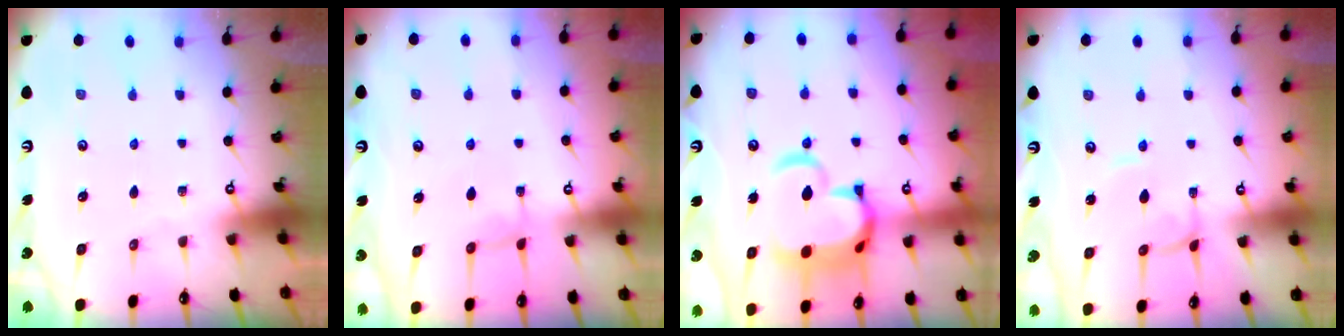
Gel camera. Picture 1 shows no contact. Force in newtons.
{"total": 1.6, "press": 1.6, "slide": 0.3}
{"total": 12.2, "press": 12.1, "slide": 1.8}
{"total": 2.2, "press": 2.2, "slide": 0.1}